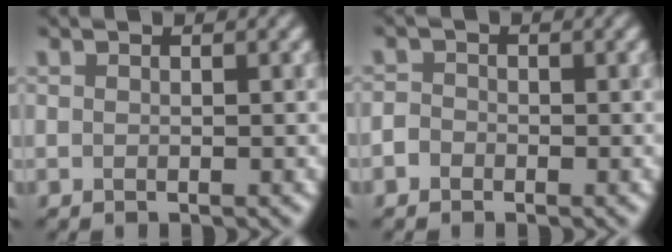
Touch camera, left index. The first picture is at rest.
{"total": 1.0, "force": [-0.6, 0.8, 0.1], "torque": [0.004, 0.006, -0.017]}